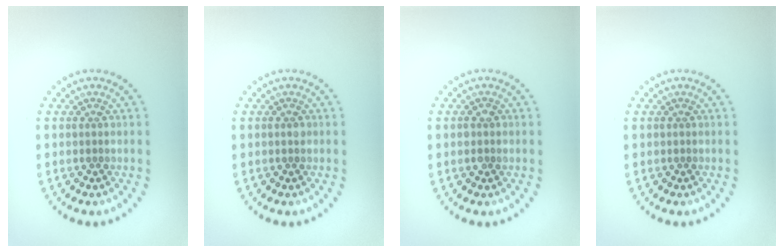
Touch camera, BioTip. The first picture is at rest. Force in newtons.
{"total": 0.5, "press": 0.5, "slide": 0.1}
{"total": 1.1, "press": 1.0, "slide": 0.3}
{"total": 0.0}